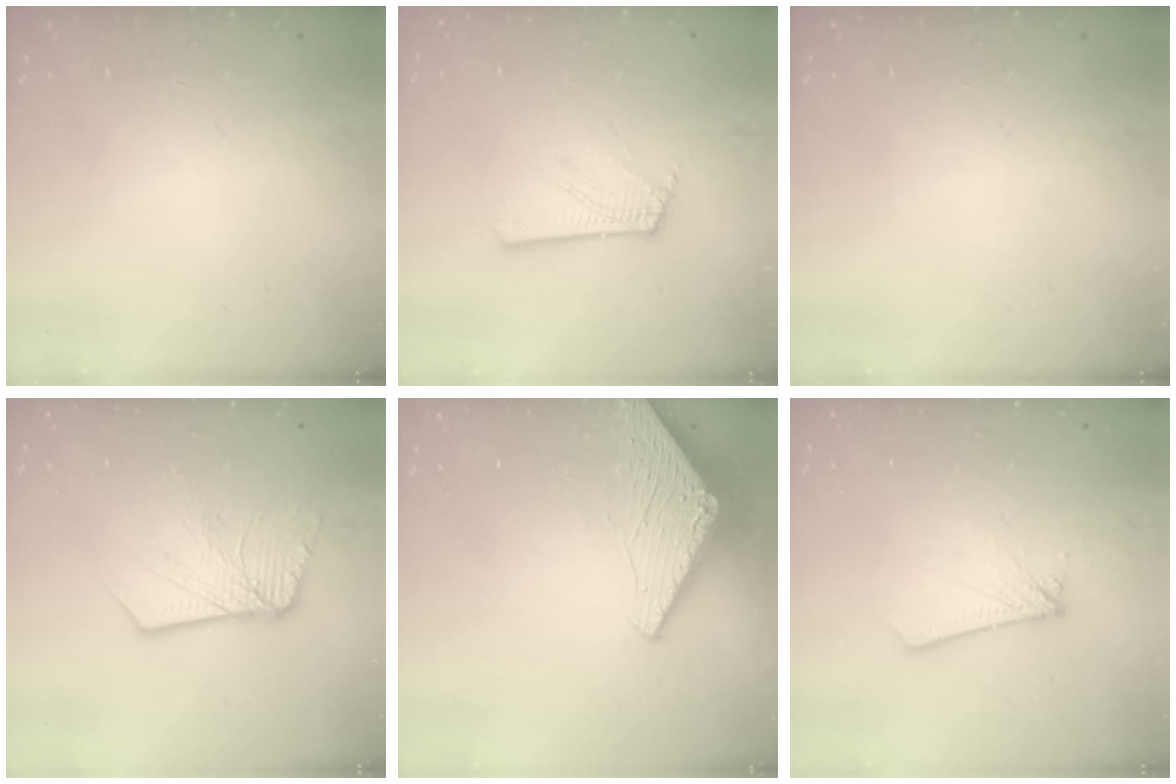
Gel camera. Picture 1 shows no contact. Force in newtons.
{"total": 3.2, "press": 3.2, "slide": 0.3}
{"total": 0.0}
{"total": 10.9, "press": 10.8, "slide": 2.0}
{"total": 2.9, "press": 2.9, "slide": 0.2}
{"total": 1.9, "press": 1.9, "slide": 0.2}